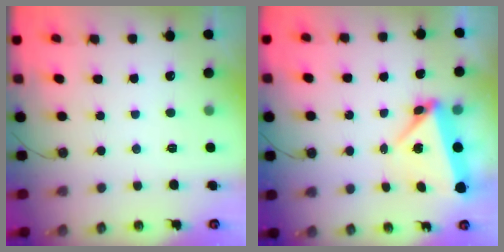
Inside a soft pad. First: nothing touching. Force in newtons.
{"total": 5.9, "press": 5.9, "slide": 0.9}